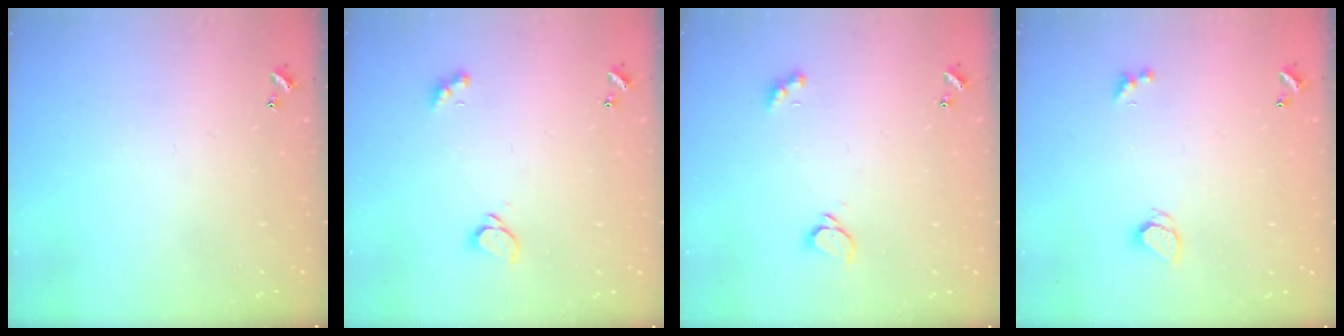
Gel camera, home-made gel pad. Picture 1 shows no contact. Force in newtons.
{"total": 1.9, "press": 1.8, "slide": 0.5}
{"total": 1.9, "press": 1.8, "slide": 0.5}
{"total": 1.7, "press": 1.7, "slide": 0.2}